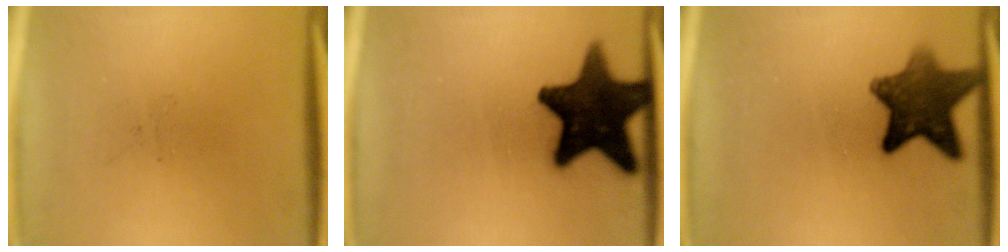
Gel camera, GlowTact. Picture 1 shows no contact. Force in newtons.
{"total": 16.2}
{"total": 10.4}